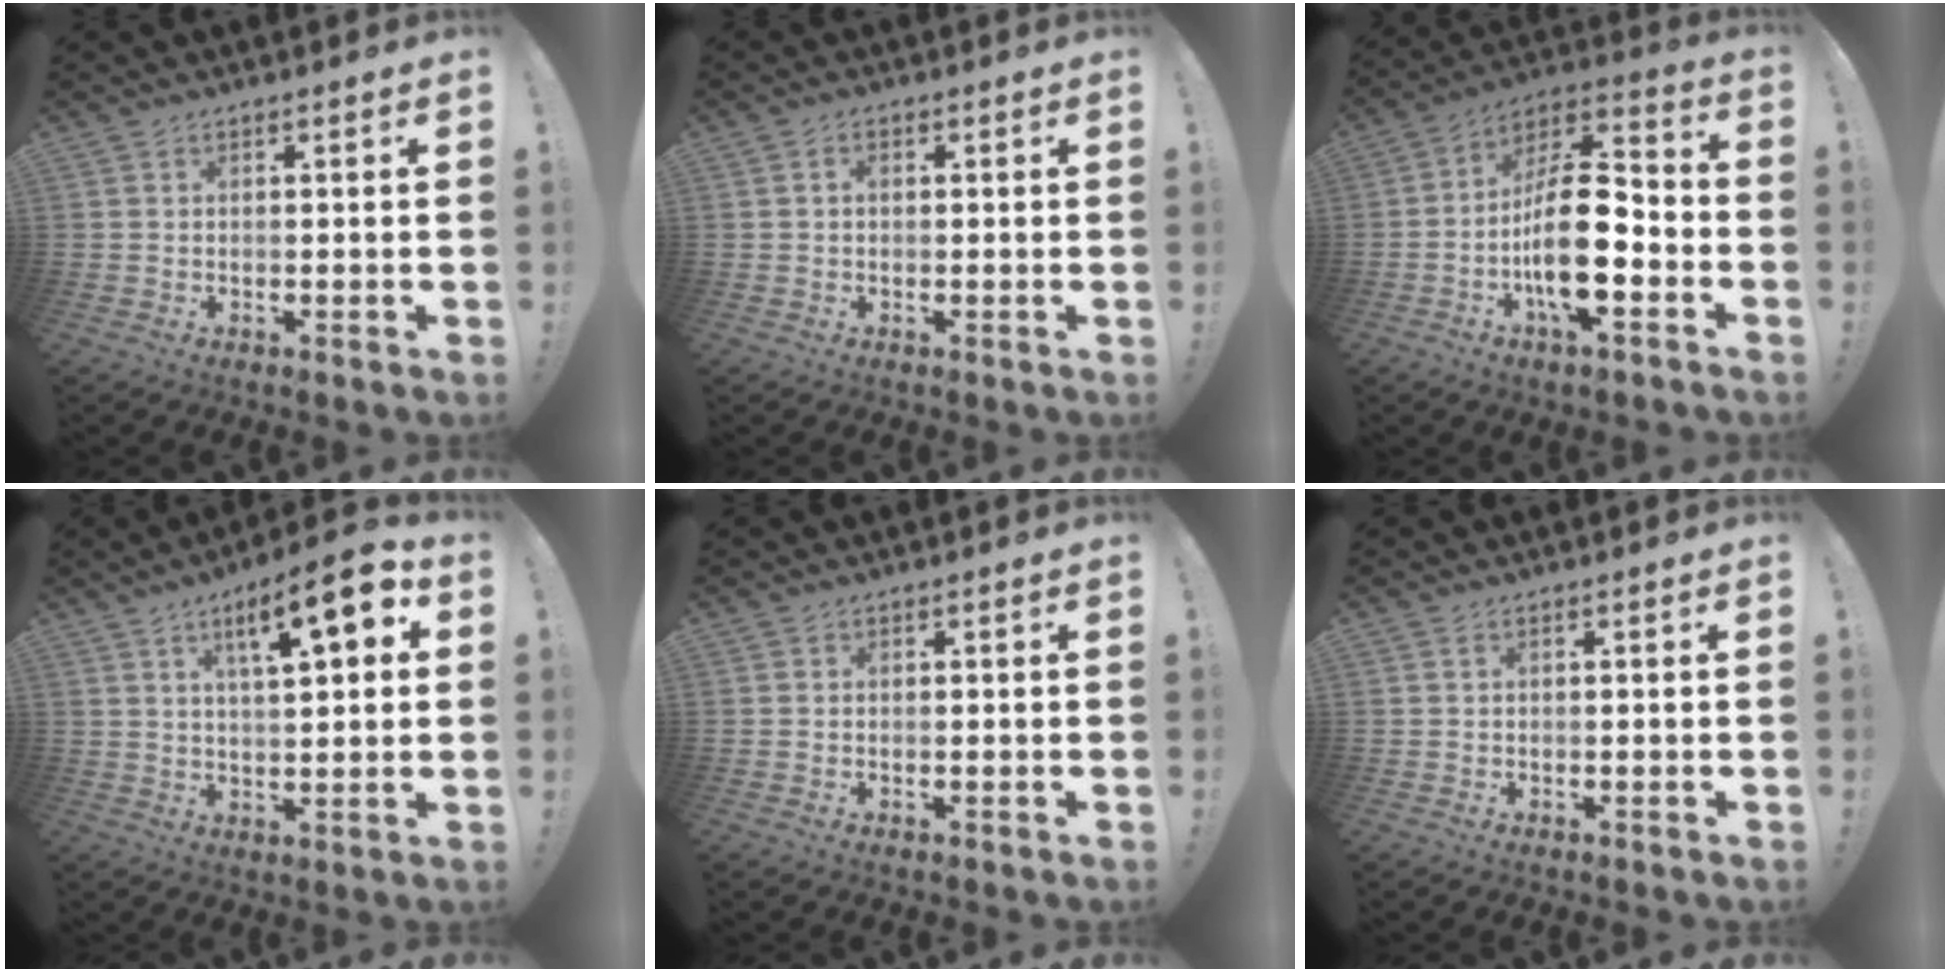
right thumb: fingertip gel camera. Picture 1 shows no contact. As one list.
[{"total": 1.3, "force": [0.0, 1.0, 0.8], "torque": [-0.012, 0.003, -0.002]}, {"total": 19.5, "force": [-5.3, 7.7, 17.1], "torque": [-0.310, 0.028, -0.084]}, {"total": 12.5, "force": [5.3, 3.2, 10.9], "torque": [-0.156, -0.023, 0.078]}, {"total": 0.0}, {"total": 0.7, "force": [0.3, 0.0, 0.6], "torque": [-0.006, -0.001, 0.004]}]